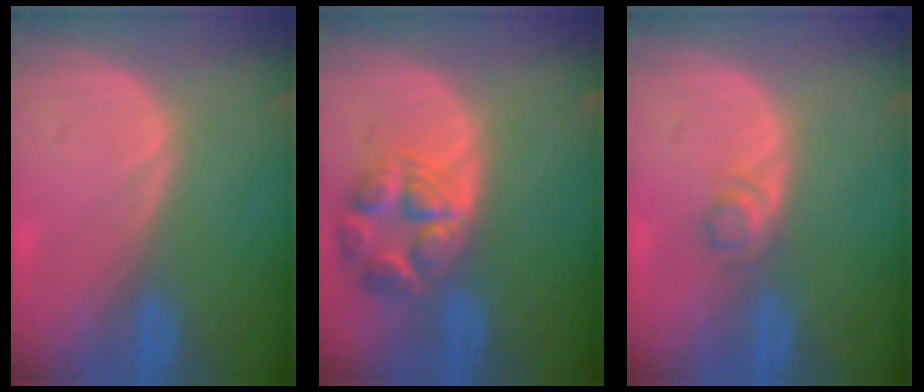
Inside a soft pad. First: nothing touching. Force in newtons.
{"total": 7.8, "press": 7.0, "slide": 3.5}
{"total": 1.9, "press": 1.8, "slide": 0.2}